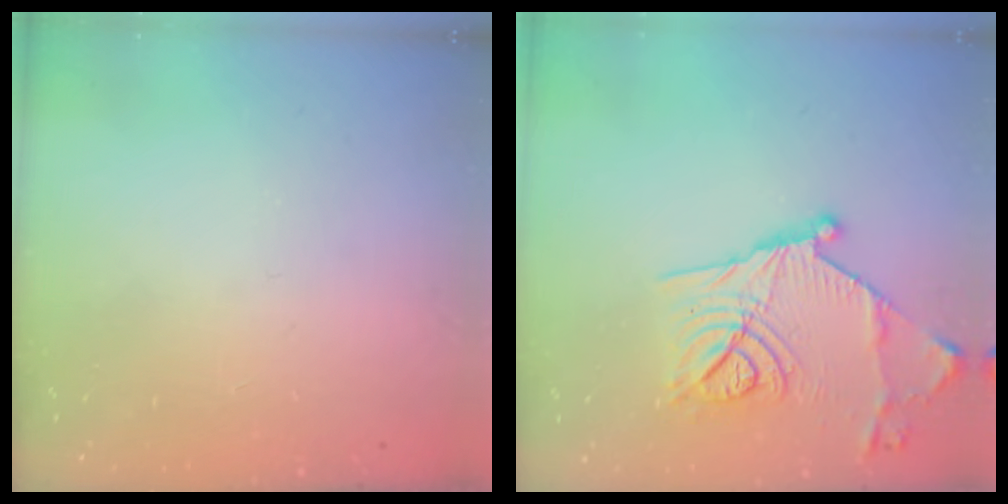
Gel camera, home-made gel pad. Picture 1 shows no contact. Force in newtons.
{"total": 17.2, "press": 17.1, "slide": 1.9}